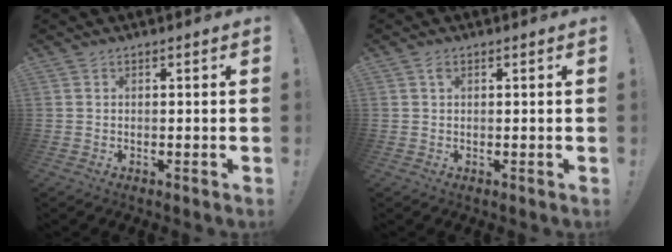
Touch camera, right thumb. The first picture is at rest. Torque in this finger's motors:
{"motor_torque": [0.28, 0.03, 0.14, -0.05, 0.00]}